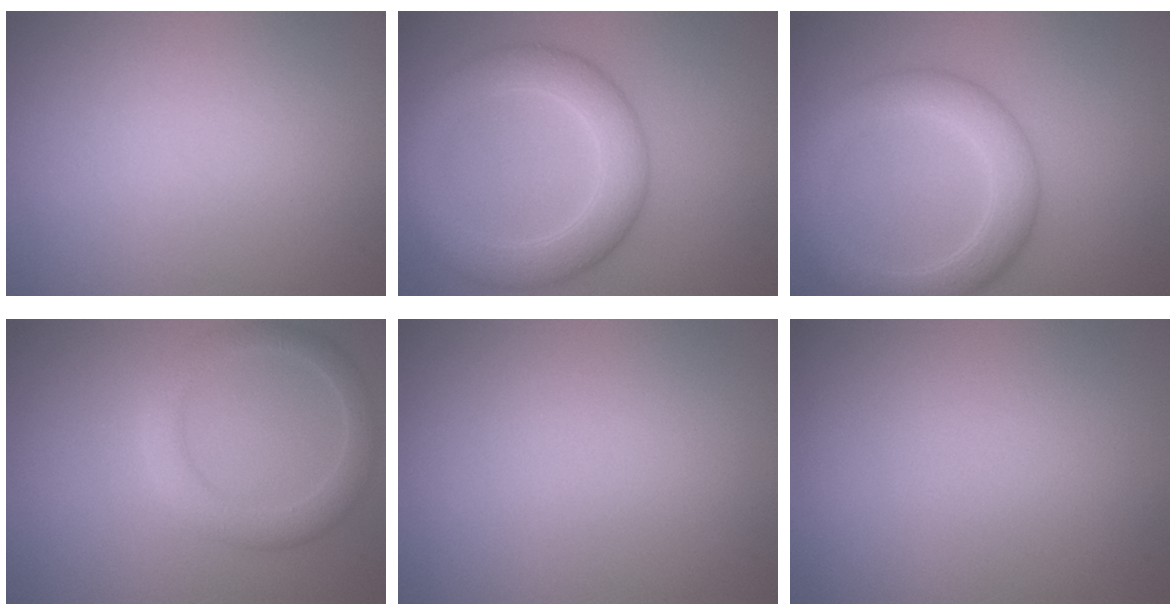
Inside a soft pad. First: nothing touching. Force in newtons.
{"total": 5.5, "press": 5.5, "slide": 0.3}
{"total": 4.7, "press": 4.7, "slide": 0.2}
{"total": 2.9, "press": 2.9, "slide": 0.1}
{"total": 0.0}
{"total": 0.0}